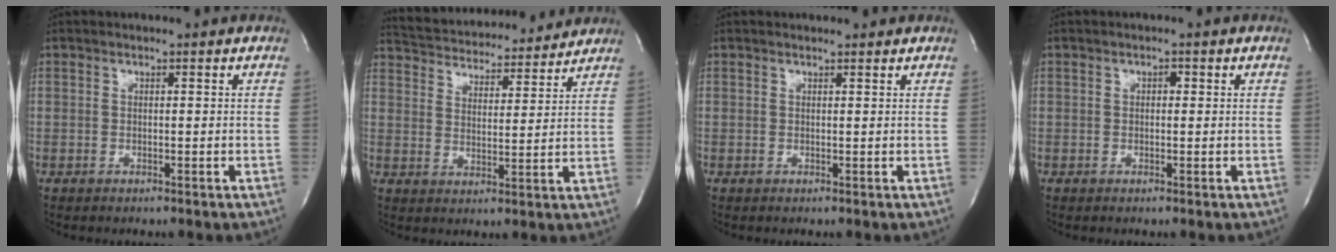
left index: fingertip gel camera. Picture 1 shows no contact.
{"total": 16.6, "force": [15.7, 3.3, 4.2], "torque": [-0.076, 0.024, 0.231]}
{"total": 1.2, "force": [1.2, 0.1, 0.2], "torque": [-0.012, 0.006, 0.017]}
{"total": 0.9, "force": [0.2, 0.6, 0.7], "torque": [-0.009, 0.003, 0.001]}